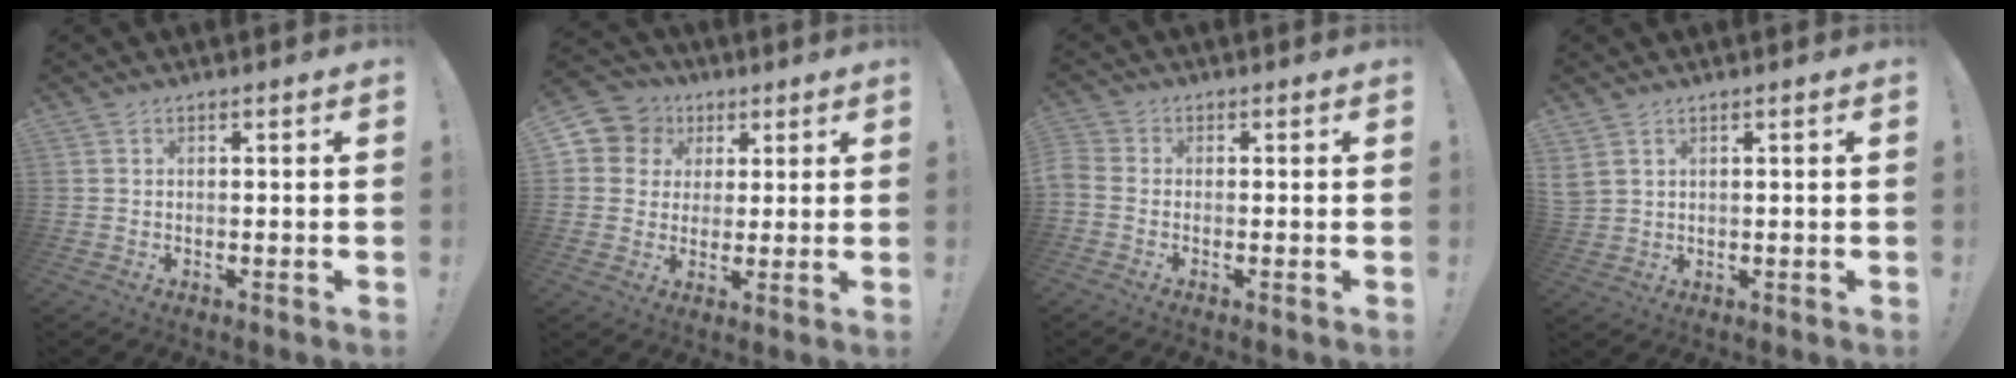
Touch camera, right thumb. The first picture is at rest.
{"total": 8.7, "force": [2.5, 8.1, 1.8], "torque": [-0.036, -0.011, 0.052]}
{"total": 2.2, "force": [-0.7, 1.4, 1.4], "torque": [-0.031, 0.002, -0.014]}
{"total": 3.1, "force": [1.8, 1.8, 1.8], "torque": [-0.037, -0.003, 0.036]}